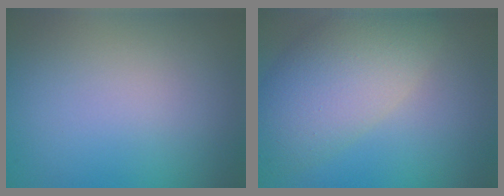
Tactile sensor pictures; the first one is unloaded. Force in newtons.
{"total": 8.0, "press": 8.0, "slide": 0.7}